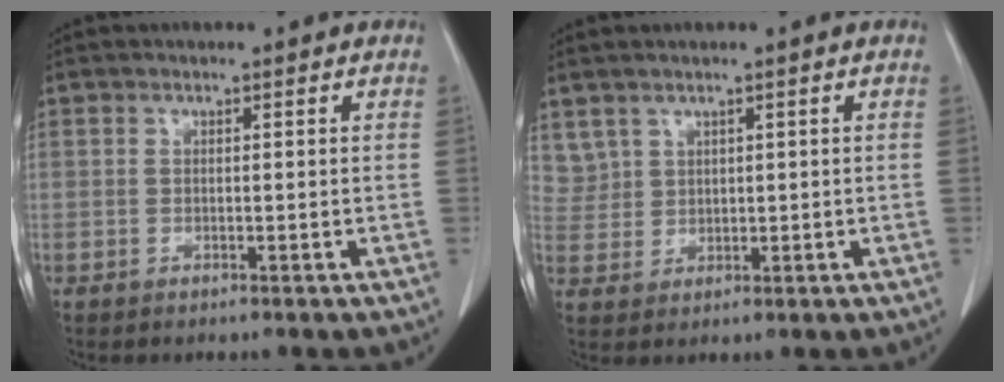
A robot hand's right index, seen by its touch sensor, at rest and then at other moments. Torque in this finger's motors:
{"motor_torque": [-0.37, 0.39, -0.09, -0.03]}